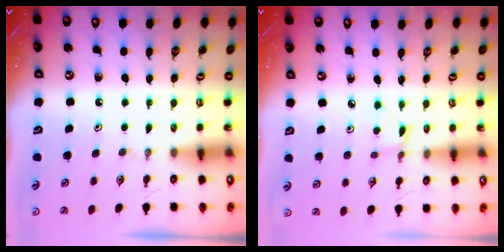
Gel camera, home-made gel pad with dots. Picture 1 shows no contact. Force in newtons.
{"total": 1.4, "press": 1.4, "slide": 0.2}